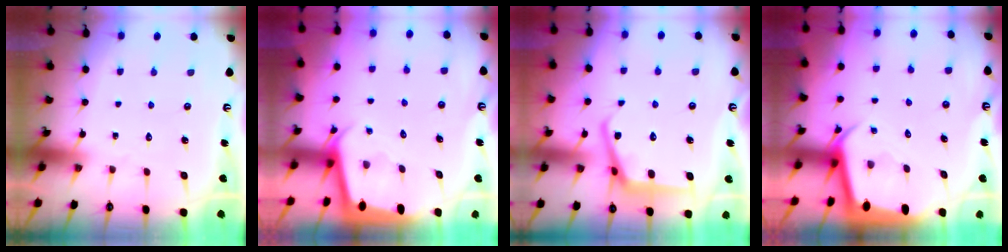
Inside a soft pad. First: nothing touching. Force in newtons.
{"total": 2.2, "press": 2.2, "slide": 0.1}
{"total": 10.5, "press": 10.5, "slide": 0.3}
{"total": 2.8, "press": 2.8, "slide": 0.3}